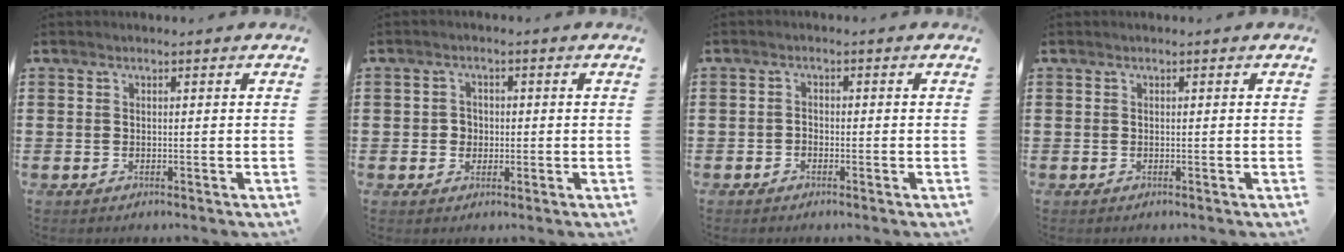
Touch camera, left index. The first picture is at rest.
{"total": 2.2, "force": [-0.3, 2.1, 0.7], "torque": [-0.021, 0.007, -0.009]}
{"total": 1.3, "force": [-1.1, 0.5, 0.1], "torque": [-0.008, 0.003, -0.024]}
{"total": 0.0}